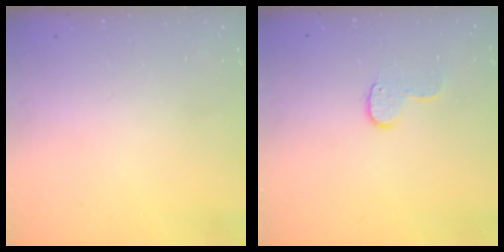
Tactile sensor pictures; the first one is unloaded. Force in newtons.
{"total": 6.5, "press": 6.4, "slide": 0.4}